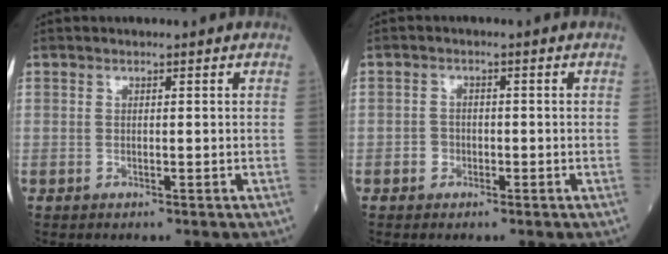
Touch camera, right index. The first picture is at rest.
{"total": 1.6, "force": [-0.8, 1.4, 0.4], "torque": [0.000, 0.008, -0.016]}